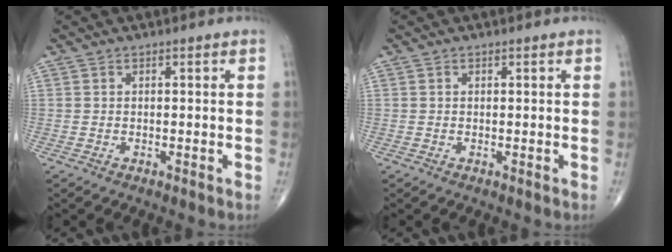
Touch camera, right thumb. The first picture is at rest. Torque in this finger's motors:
{"motor_torque": [0.36, -0.52, -0.03, 0.04, 0.04]}